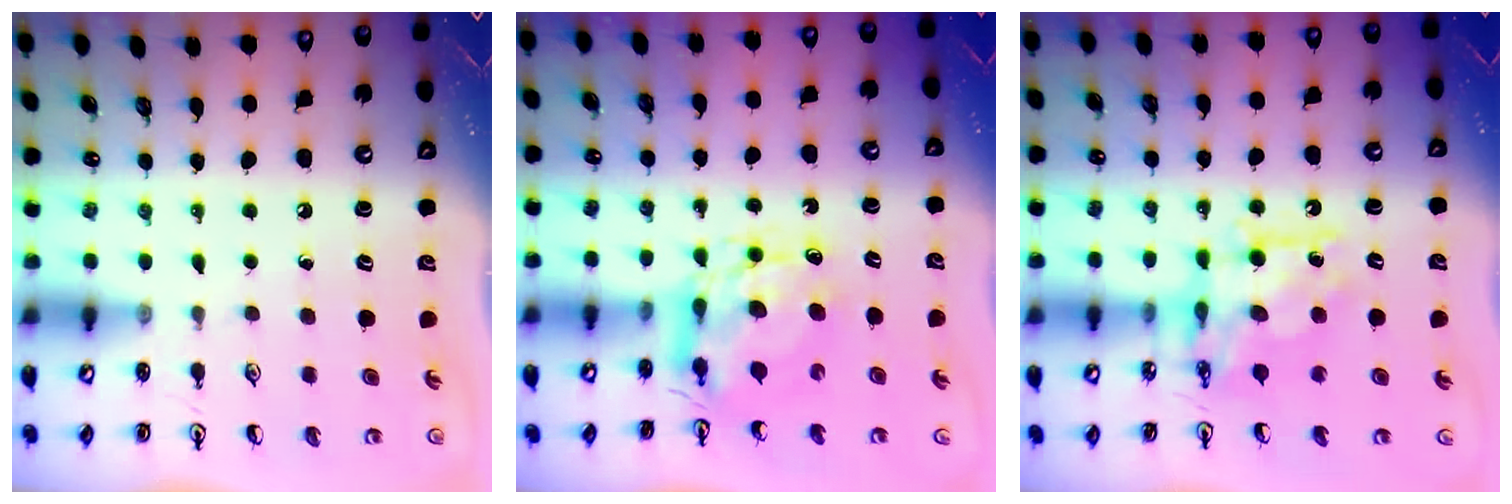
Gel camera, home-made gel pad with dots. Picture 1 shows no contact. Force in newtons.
{"total": 8.3, "press": 8.3, "slide": 0.7}
{"total": 9.9, "press": 9.9, "slide": 0.6}